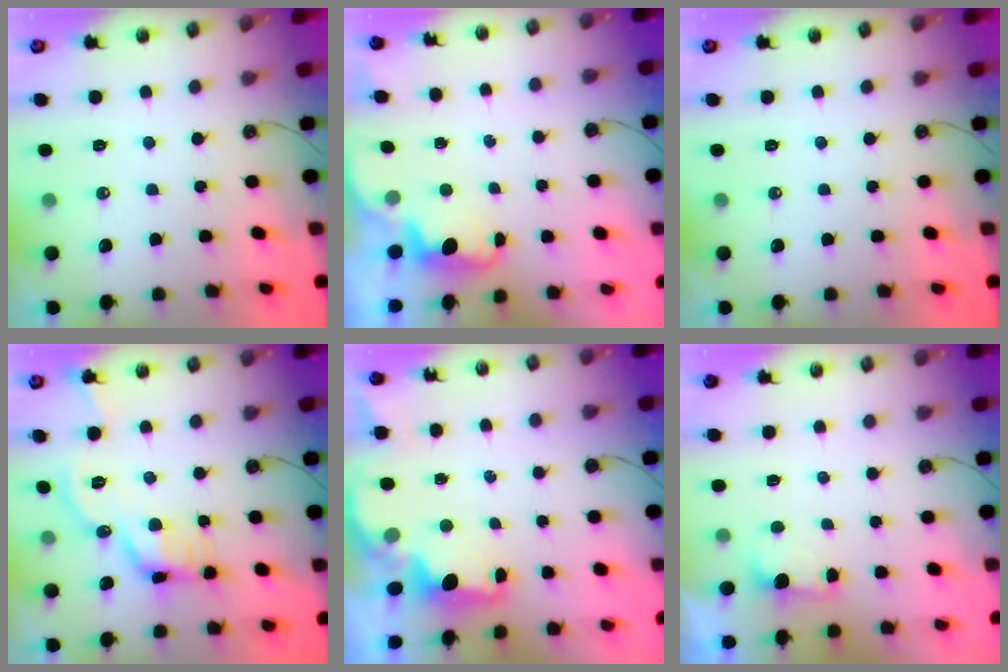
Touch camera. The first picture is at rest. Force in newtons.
{"total": 2.1, "press": 2.0, "slide": 0.7}
{"total": 0.0}
{"total": 10.1, "press": 10.0, "slide": 1.4}
{"total": 1.8, "press": 1.7, "slide": 0.6}
{"total": 2.3, "press": 2.1, "slide": 1.0}